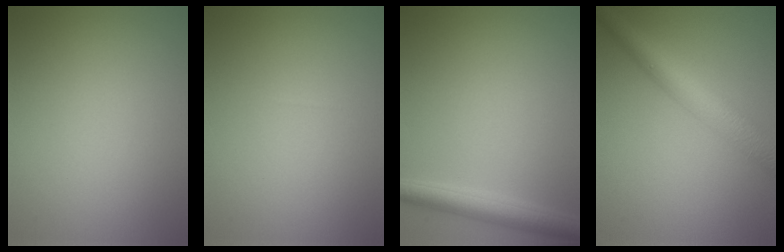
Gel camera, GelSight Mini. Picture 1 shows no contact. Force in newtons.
{"total": 0.0}
{"total": 3.4, "press": 3.4, "slide": 0.3}
{"total": 5.1, "press": 5.1, "slide": 0.1}